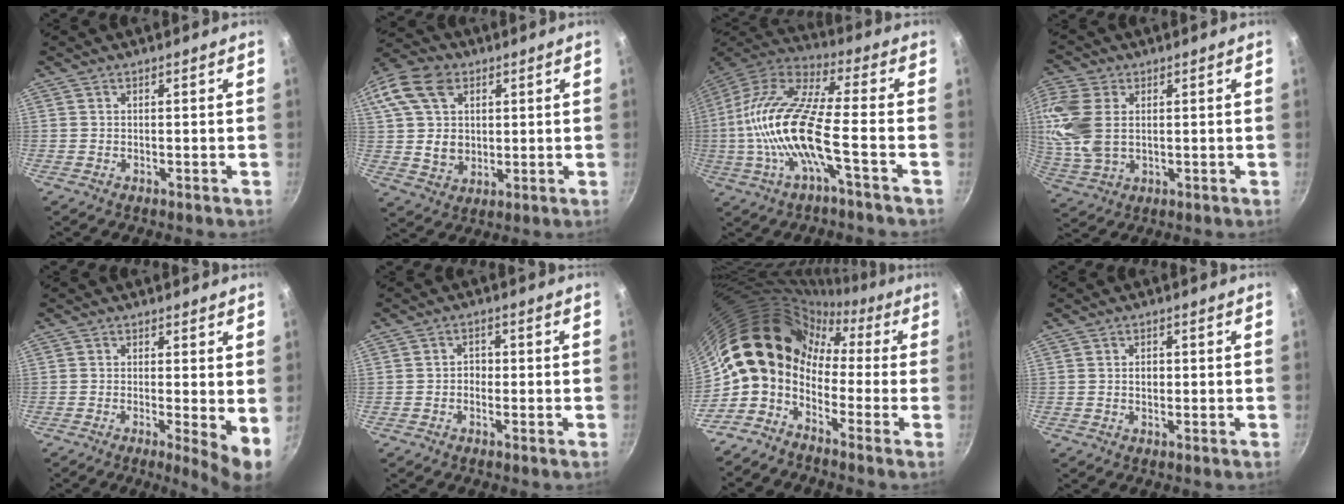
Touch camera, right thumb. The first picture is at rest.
{"total": 18.4, "force": [6.3, 13.9, 10.3], "torque": [-0.208, 0.014, 0.114]}
{"total": 18.4, "force": [-3.8, 5.1, 17.2], "torque": [-0.341, 0.040, -0.089]}
{"total": 11.1, "force": [2.0, 7.3, 8.1], "torque": [-0.177, -0.005, 0.045]}
{"total": 6.0, "force": [-0.4, 1.1, 5.9], "torque": [-0.083, -0.017, -0.006]}
{"total": 2.2, "force": [-0.5, 1.9, 1.1], "torque": [-0.006, 0.009, -0.011]}
{"total": 14.9, "force": [-1.3, 11.4, 9.4], "torque": [-0.140, 0.057, -0.052]}
{"total": 2.0, "force": [0.0, 1.6, 1.2], "torque": [-0.012, 0.004, -0.001]}